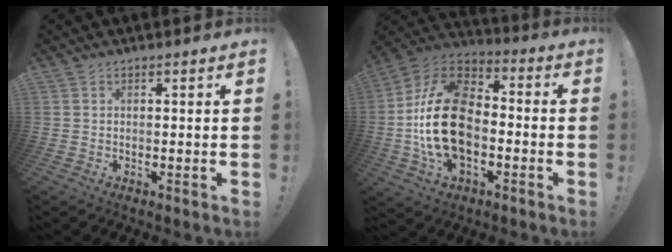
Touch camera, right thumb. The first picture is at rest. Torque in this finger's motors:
{"motor_torque": [2.38, 2.62, 2.33, -0.44, 0.82]}